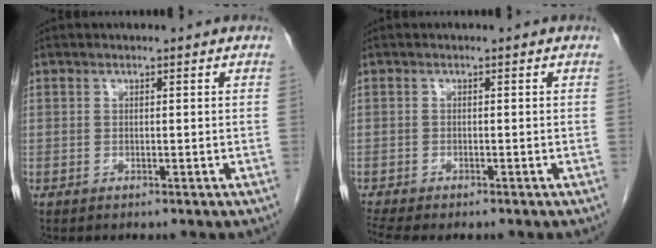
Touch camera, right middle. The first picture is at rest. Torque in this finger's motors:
{"motor_torque": [1.15, -0.80, 0.07, 0.10]}